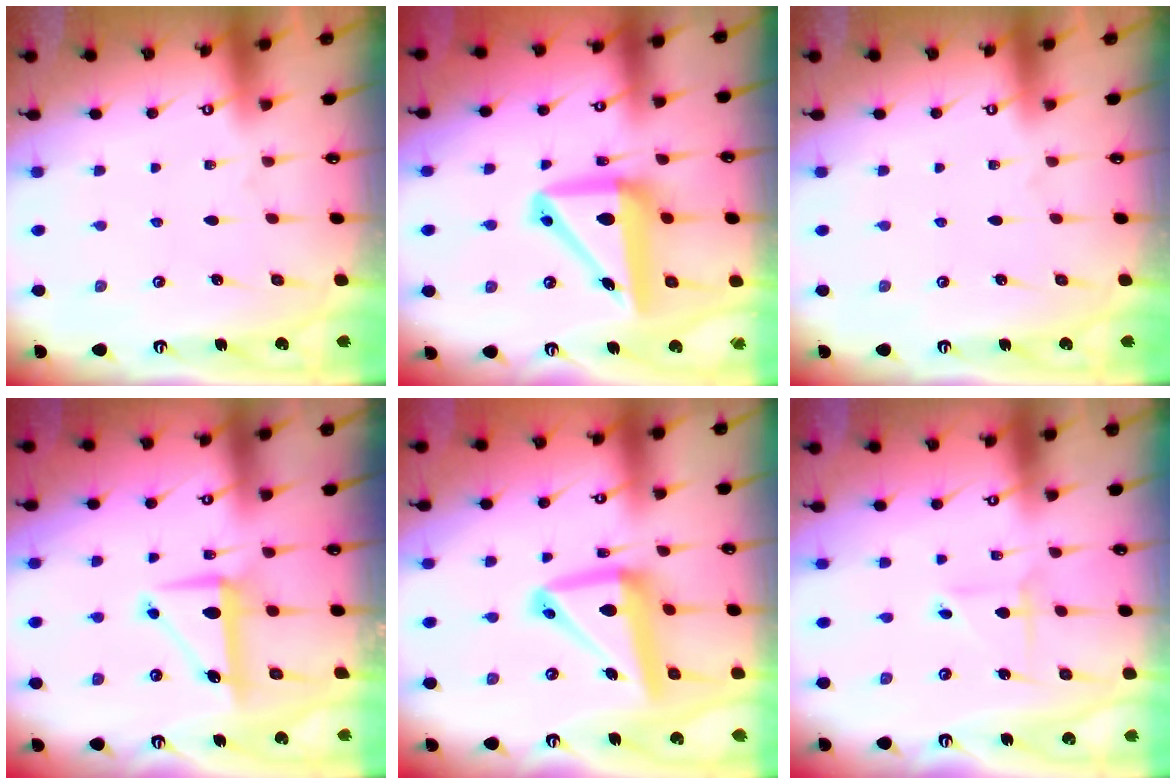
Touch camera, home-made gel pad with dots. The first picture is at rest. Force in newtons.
{"total": 13.2, "press": 12.9, "slide": 2.9}
{"total": 0.0}
{"total": 8.3, "press": 8.2, "slide": 0.3}
{"total": 14.8, "press": 14.6, "slide": 2.1}
{"total": 2.8, "press": 2.8, "slide": 0.3}